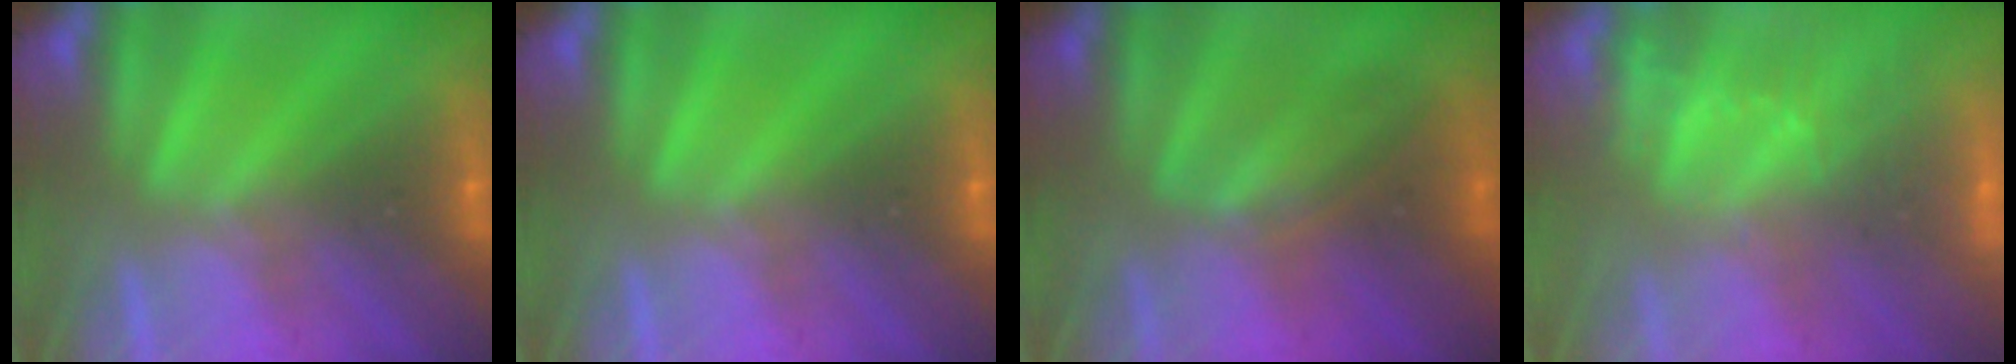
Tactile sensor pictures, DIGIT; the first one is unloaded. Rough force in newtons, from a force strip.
{"total": 0.0}
{"total": 4.0}
{"total": 3.3}